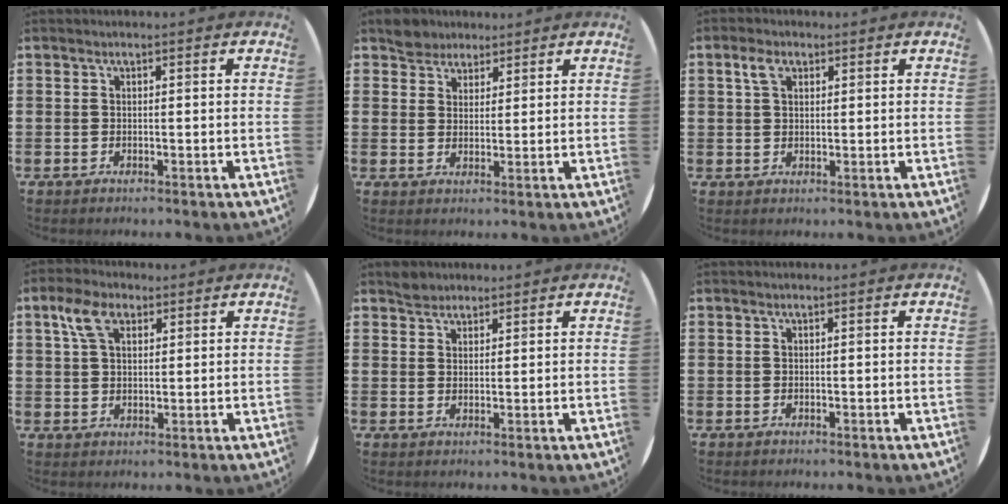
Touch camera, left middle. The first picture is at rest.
{"total": 3.6, "force": [3.2, 1.6, -0.2], "torque": [0.000, 0.001, 0.063]}
{"total": 2.9, "force": [1.7, 1.6, 1.7], "torque": [-0.032, 0.003, 0.029]}
{"total": 5.2, "force": [3.0, 2.9, 3.1], "torque": [-0.071, 0.011, 0.055]}
{"total": 2.1, "force": [1.9, 0.8, -0.1], "torque": [0.006, 0.000, 0.037]}
{"total": 0.0}